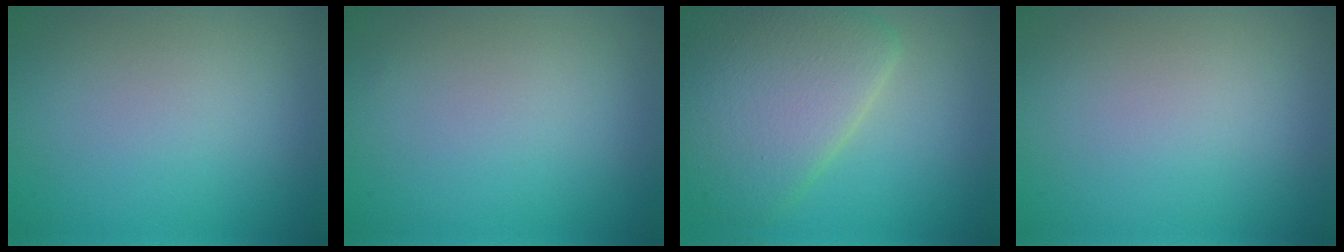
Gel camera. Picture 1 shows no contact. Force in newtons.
{"total": 0.0}
{"total": 8.1, "press": 8.1, "slide": 0.2}
{"total": 0.0}